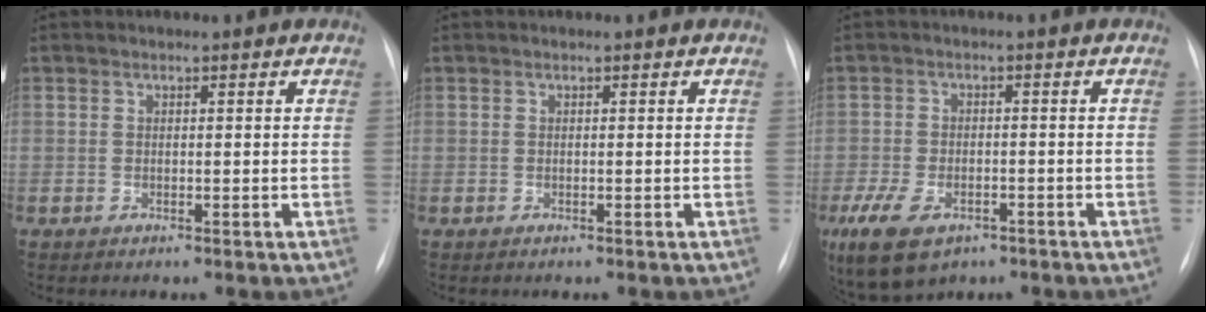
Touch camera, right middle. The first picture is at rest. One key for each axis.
{"total": 0.0}
{"total": 9.4, "fx": -5.5, "fy": 5.1, "fz": 5.7, "tx": -0.120, "ty": -0.011, "tz": -0.085}